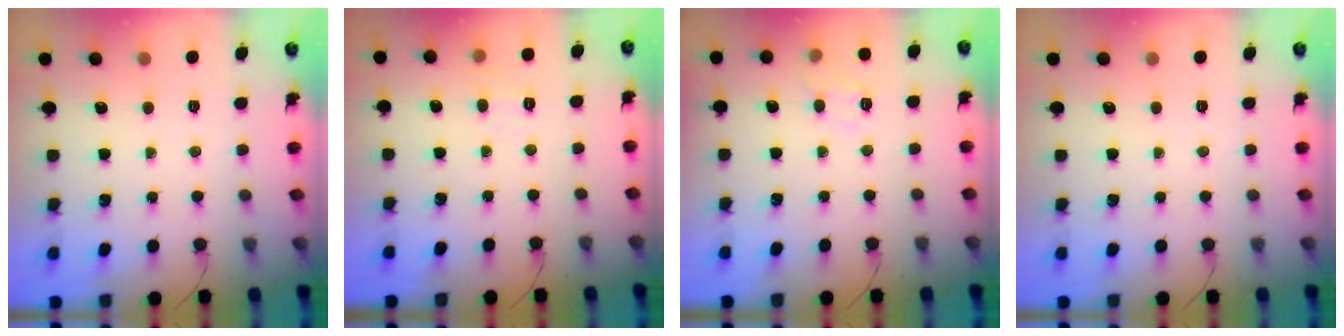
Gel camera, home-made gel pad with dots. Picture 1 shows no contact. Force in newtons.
{"total": 5.0, "press": 4.8, "slide": 1.4}
{"total": 8.2, "press": 8.1, "slide": 1.1}
{"total": 0.0}